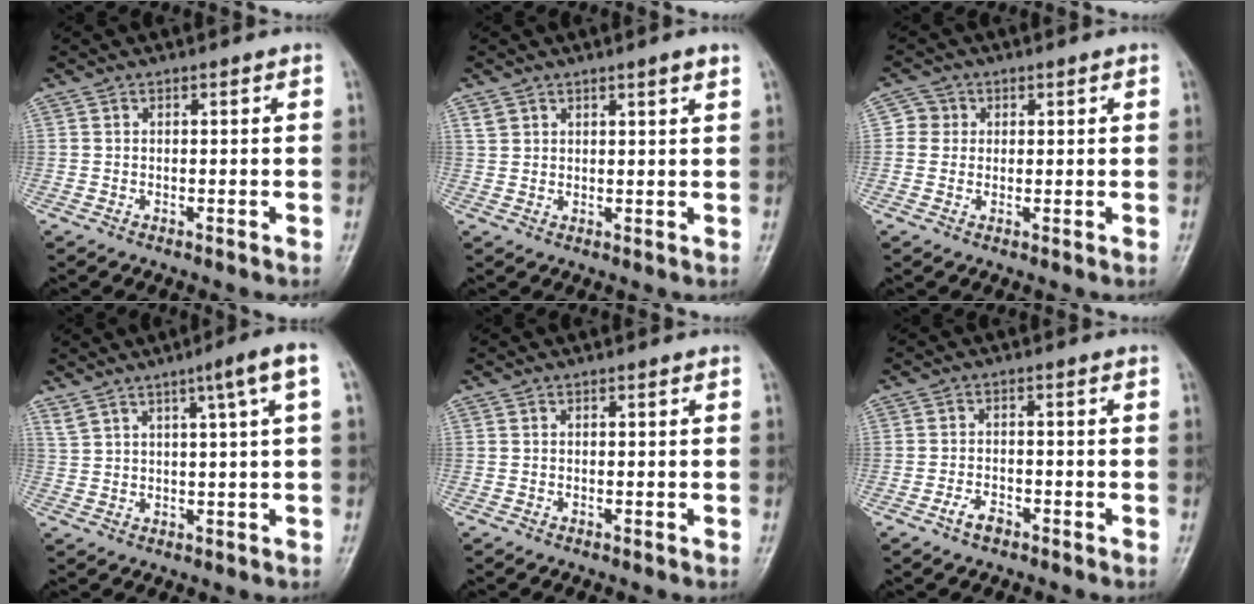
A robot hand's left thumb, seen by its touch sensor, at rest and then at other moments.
{"total": 3.2, "force": [2.4, 0.6, 1.9], "torque": [-0.027, -0.013, 0.044]}
{"total": 2.8, "force": [0.5, 2.8, 0.4], "torque": [0.017, 0.004, 0.000]}
{"total": 7.4, "force": [3.7, 0.0, 6.4], "torque": [-0.105, -0.005, 0.065]}
{"total": 0.0}
{"total": 2.8, "force": [-1.9, 1.4, 1.5], "torque": [-0.028, 0.015, -0.033]}